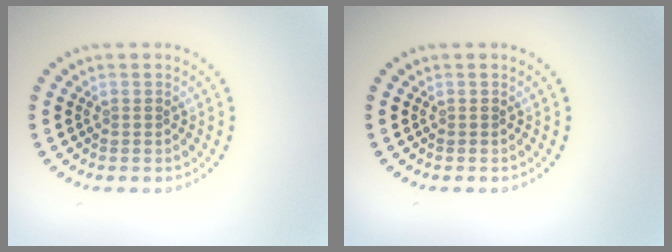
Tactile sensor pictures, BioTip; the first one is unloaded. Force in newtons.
{"total": 0.0}